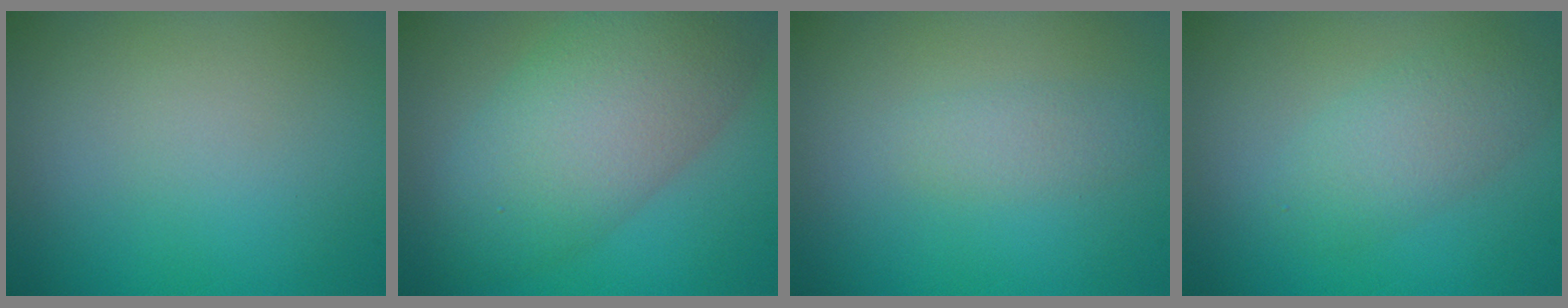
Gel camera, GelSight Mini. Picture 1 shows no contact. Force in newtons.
{"total": 8.1, "press": 8.1, "slide": 0.3}
{"total": 1.4, "press": 1.4, "slide": 0.1}
{"total": 3.2, "press": 3.2, "slide": 0.0}